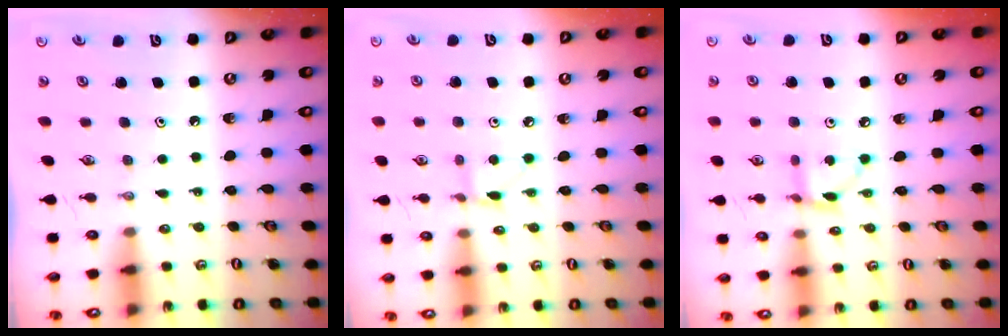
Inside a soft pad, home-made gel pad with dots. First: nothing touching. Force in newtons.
{"total": 3.3, "press": 3.3, "slide": 0.4}
{"total": 4.5, "press": 4.5, "slide": 0.2}